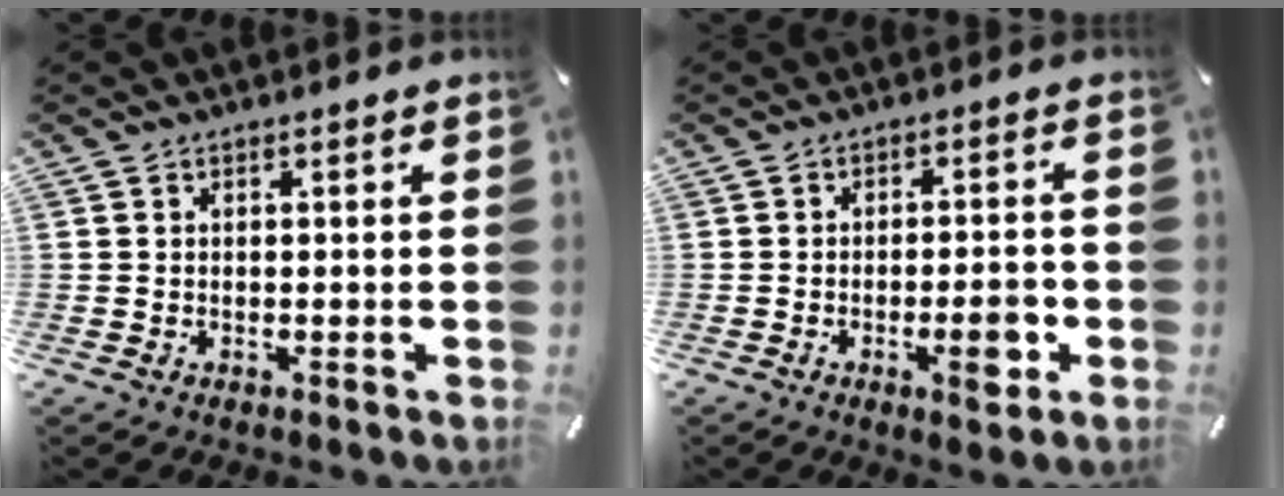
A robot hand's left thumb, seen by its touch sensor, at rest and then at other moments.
{"total": 7.5, "force": [-2.6, 3.0, 6.4], "torque": [-0.081, 0.007, -0.039]}